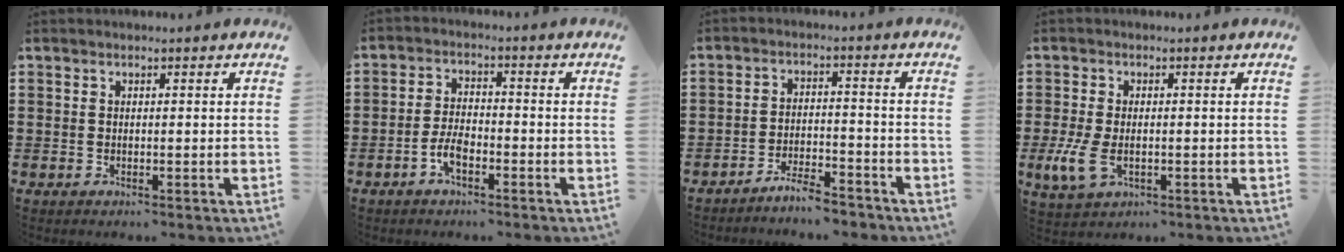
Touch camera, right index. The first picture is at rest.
{"total": 4.3, "force": [-2.1, 1.9, 3.3], "torque": [-0.085, -0.002, -0.047]}
{"total": 4.7, "force": [-4.5, 0.4, 1.2], "torque": [-0.022, 0.007, -0.089]}
{"total": 5.1, "force": [-1.0, 2.8, 4.2], "torque": [-0.108, -0.009, -0.025]}